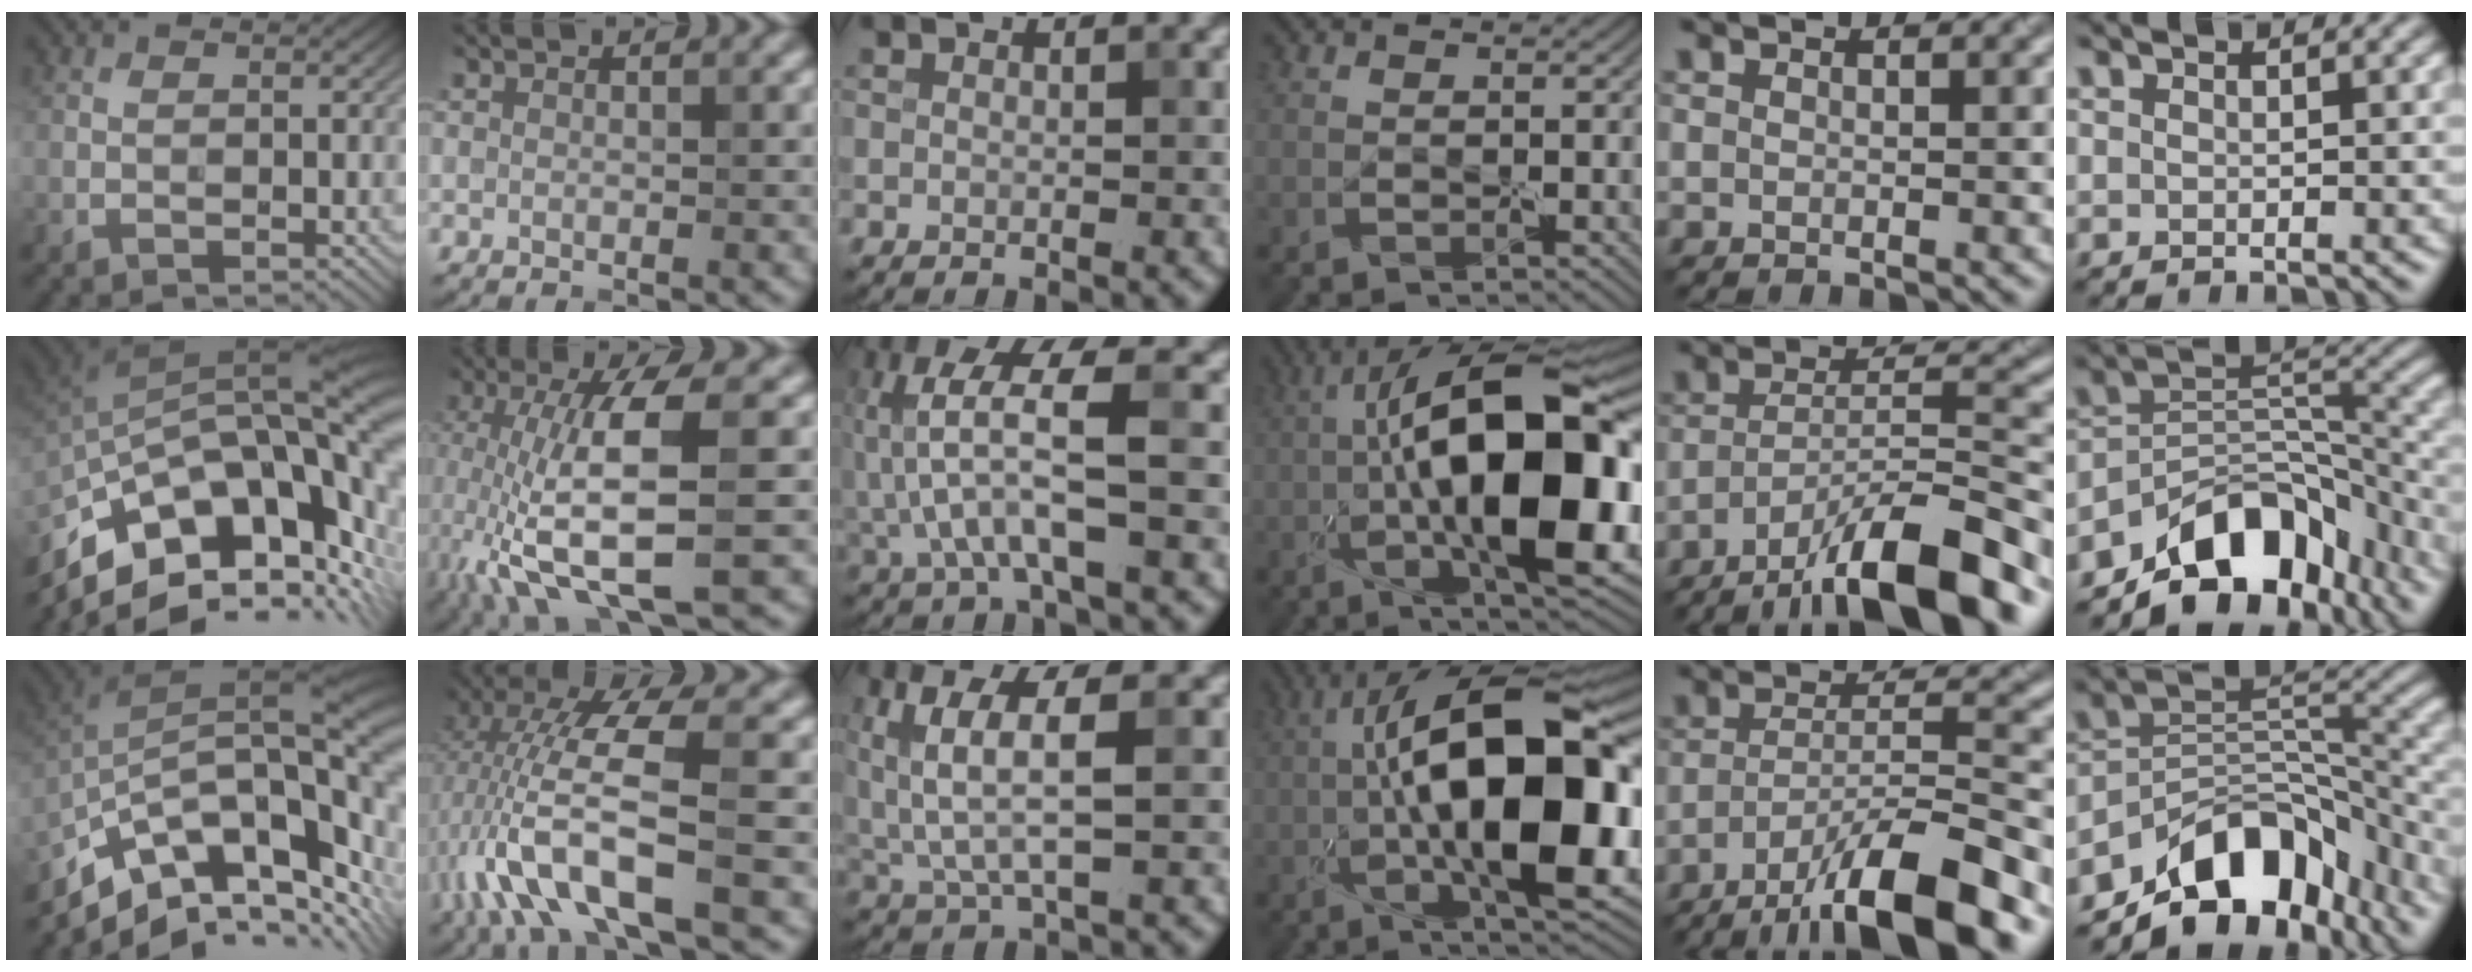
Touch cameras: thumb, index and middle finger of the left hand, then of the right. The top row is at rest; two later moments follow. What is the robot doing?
{"motion": "wrap", "object": "adhesive wrap"}